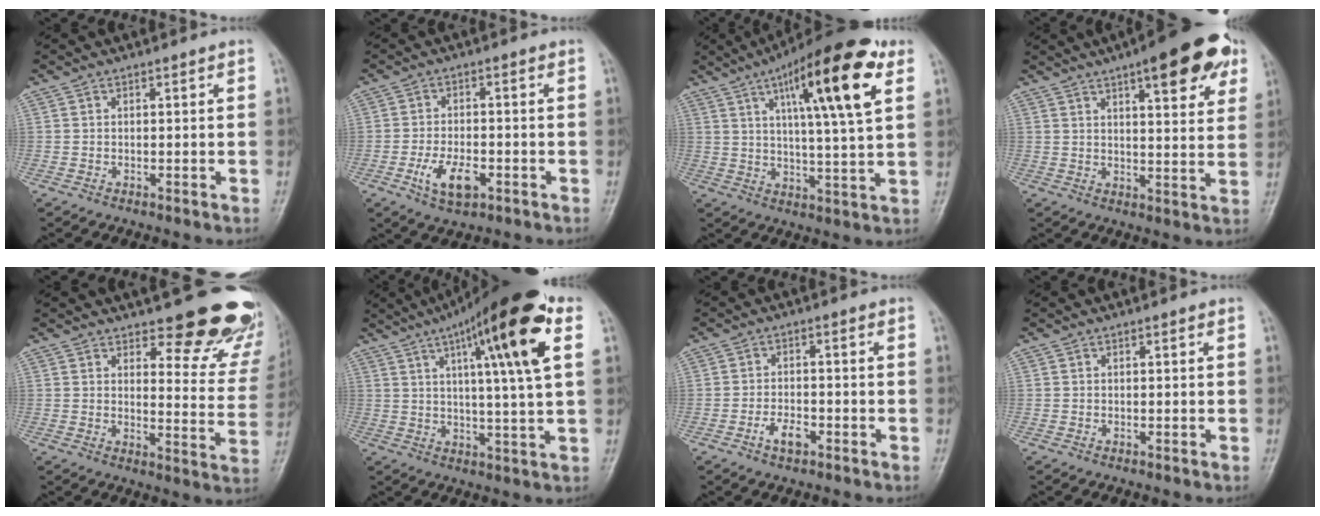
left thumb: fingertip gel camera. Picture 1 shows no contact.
{"total": 6.7, "force": [-2.7, 3.3, 5.1], "torque": [-0.093, 0.007, -0.046]}
{"total": 19.4, "force": [8.3, 3.9, 17.1], "torque": [-0.248, -0.016, 0.124]}
{"total": 15.5, "force": [8.2, 4.8, 12.3], "torque": [-0.129, -0.020, 0.105]}
{"total": 18.1, "force": [15.1, 6.3, 7.9], "torque": [-0.035, -0.111, 0.166]}
{"total": 18.7, "force": [7.3, 2.7, 17.0], "torque": [-0.254, -0.001, 0.104]}
{"total": 3.6, "force": [-2.0, 1.8, 2.5], "torque": [-0.042, 0.014, -0.037]}
{"total": 0.0}